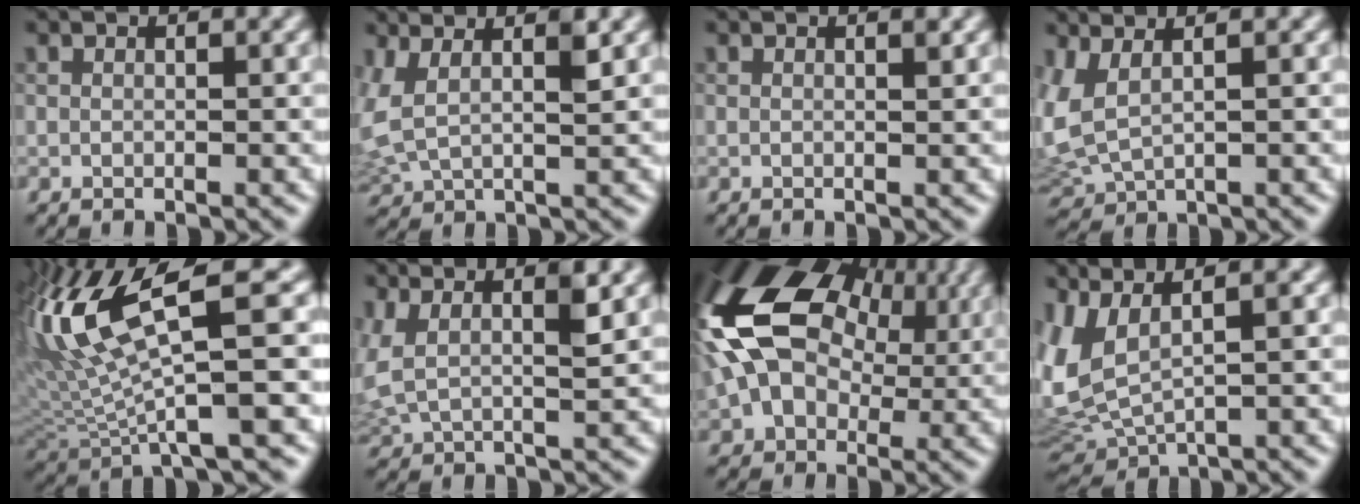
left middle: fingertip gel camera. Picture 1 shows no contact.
{"total": 3.7, "force": [1.3, 1.5, 3.1], "torque": [-0.094, 0.007, 0.038]}
{"total": 0.9, "force": [0.5, 0.3, 0.7], "torque": [0.000, 0.006, 0.000]}
{"total": 3.0, "force": [0.3, 1.3, 2.7], "torque": [-0.093, 0.006, 0.020]}
{"total": 10.5, "force": [2.3, 2.1, 10.0], "torque": [-0.206, 0.017, 0.059]}
{"total": 3.9, "force": [1.9, 1.3, 3.2], "torque": [-0.085, 0.009, 0.050]}
{"total": 15.3, "force": [1.8, 10.9, 10.5], "torque": [-0.206, 0.018, 0.041]}
{"total": 4.9, "force": [0.8, 1.7, 4.5], "torque": [-0.126, 0.005, 0.030]}